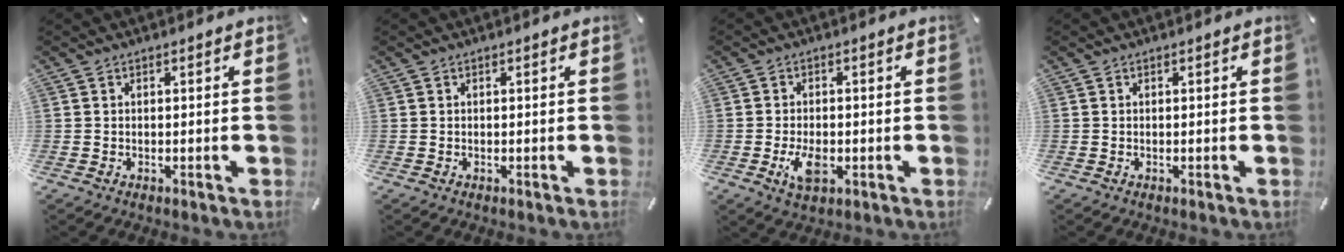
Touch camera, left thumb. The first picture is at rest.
{"total": 0.0}
{"total": 5.6, "force": [-1.5, 3.1, 4.4], "torque": [-0.093, -0.003, -0.030]}
{"total": 0.0}